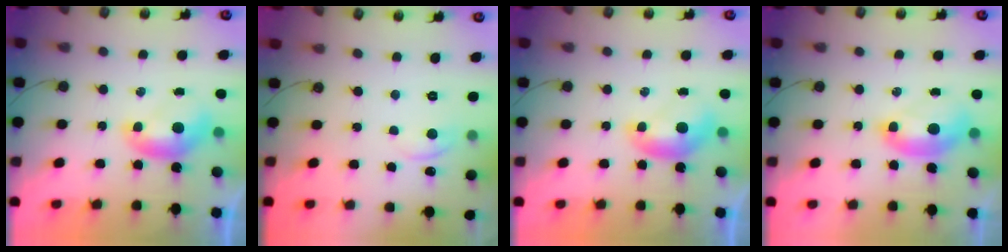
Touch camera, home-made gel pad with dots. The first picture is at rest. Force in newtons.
{"total": 1.6, "press": 1.5, "slide": 0.6}
{"total": 0.0}
{"total": 2.6, "press": 2.6, "slide": 0.6}